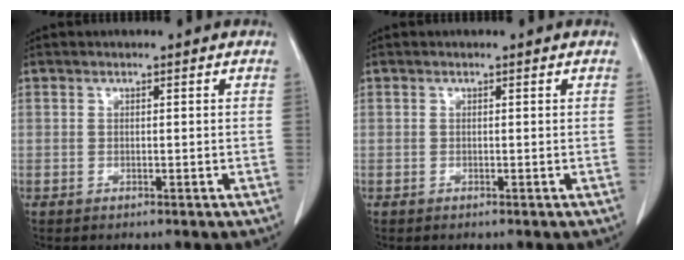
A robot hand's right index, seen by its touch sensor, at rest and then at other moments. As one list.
[{"total": 0.0}]